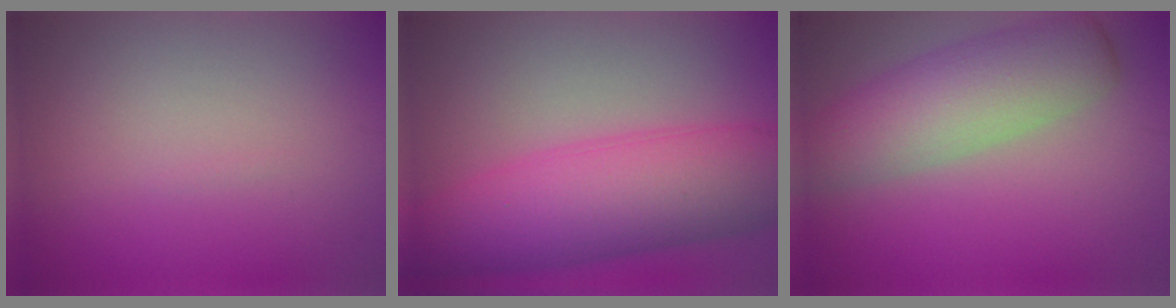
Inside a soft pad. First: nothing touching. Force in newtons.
{"total": 10.3, "press": 10.3, "slide": 0.2}
{"total": 7.2, "press": 7.2, "slide": 0.4}